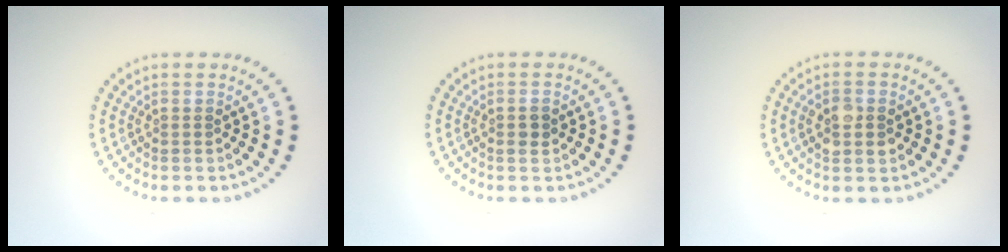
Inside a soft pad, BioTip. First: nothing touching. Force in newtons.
{"total": 1.1, "press": 1.1, "slide": 0.2}
{"total": 2.8, "press": 2.8, "slide": 0.1}